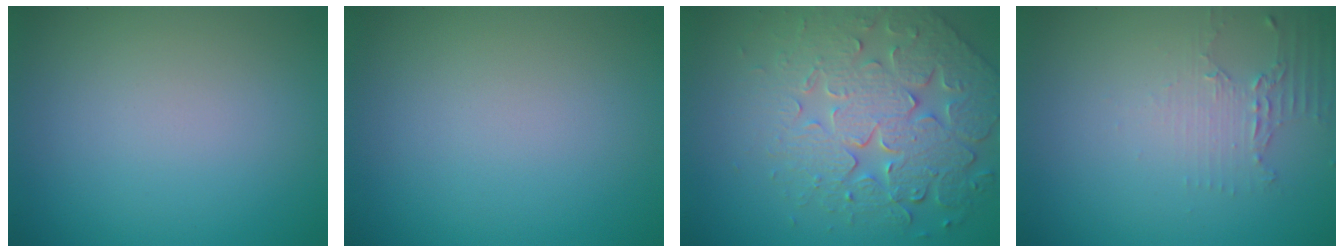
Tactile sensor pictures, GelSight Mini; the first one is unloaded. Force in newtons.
{"total": 0.0}
{"total": 7.7, "press": 6.0, "slide": 4.7}
{"total": 2.0, "press": 1.5, "slide": 1.3}